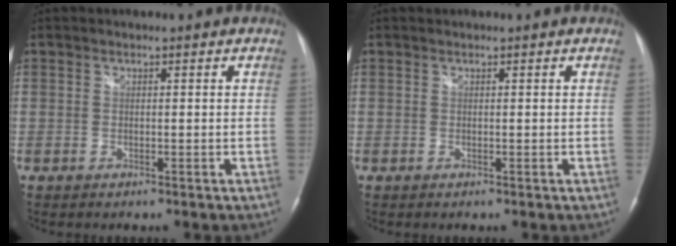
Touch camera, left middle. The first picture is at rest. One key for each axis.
{"total": 0.0}